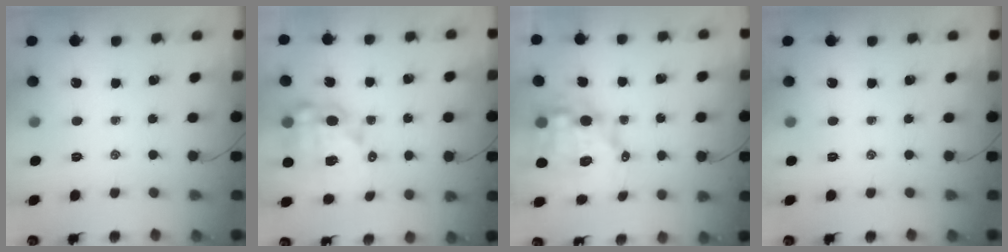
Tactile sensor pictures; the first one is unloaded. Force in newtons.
{"total": 15.4, "press": 15.0, "slide": 3.6}
{"total": 11.7, "press": 11.2, "slide": 3.1}
{"total": 0.0}